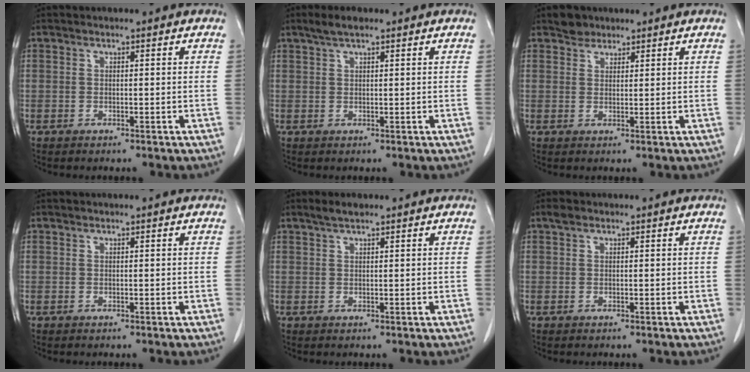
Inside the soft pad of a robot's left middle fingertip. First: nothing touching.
{"total": 2.6, "force": [1.9, 0.5, 1.7], "torque": [-0.037, 0.011, 0.036]}
{"total": 2.2, "force": [1.8, 1.2, 0.2], "torque": [-0.003, 0.003, 0.028]}
{"total": 0.0}
{"total": 2.0, "force": [1.6, 0.4, 1.2], "torque": [-0.027, 0.009, 0.031]}
{"total": 0.9, "force": [0.6, 0.4, 0.4], "torque": [-0.010, 0.012, 0.012]}